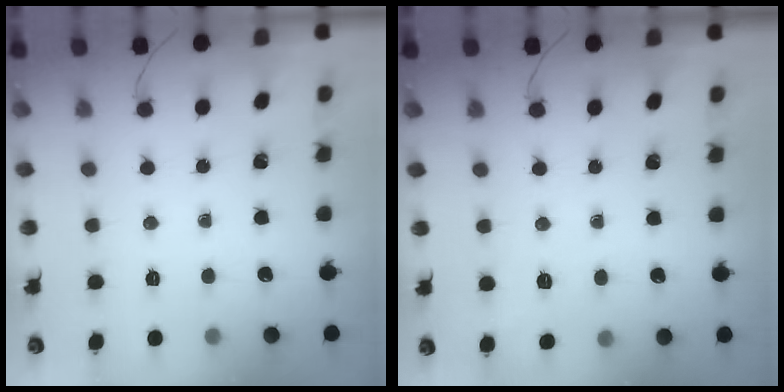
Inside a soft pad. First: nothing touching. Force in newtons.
{"total": 2.3, "press": 0.9, "slide": 2.1}